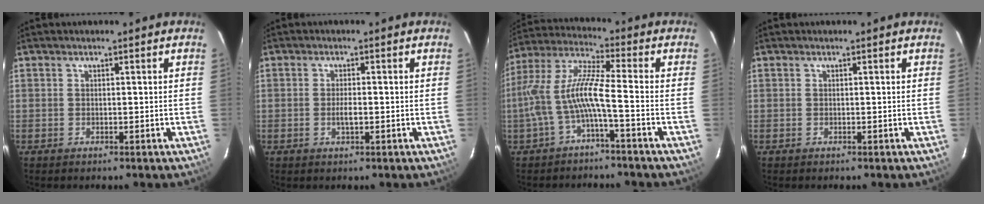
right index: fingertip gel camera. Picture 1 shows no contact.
{"total": 2.2, "force": [-0.5, 0.7, 2.0], "torque": [-0.039, -0.001, -0.008]}
{"total": 10.1, "force": [-3.4, 0.8, 9.5], "torque": [-0.206, 0.009, -0.064]}
{"total": 0.0}